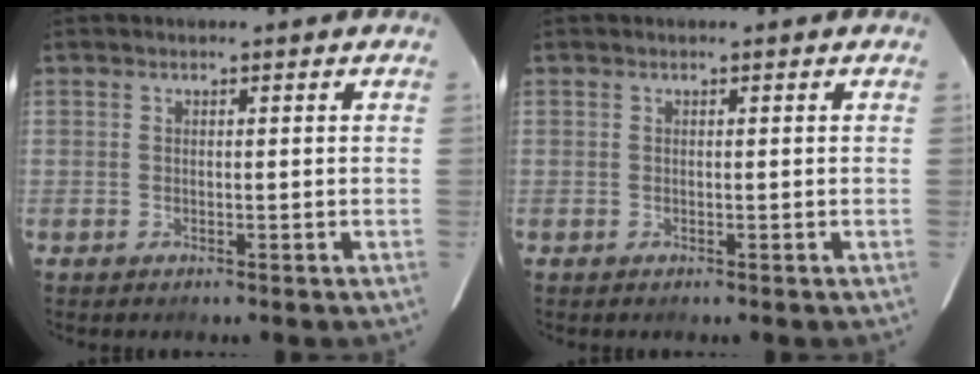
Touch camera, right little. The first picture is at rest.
{"total": 0.0}